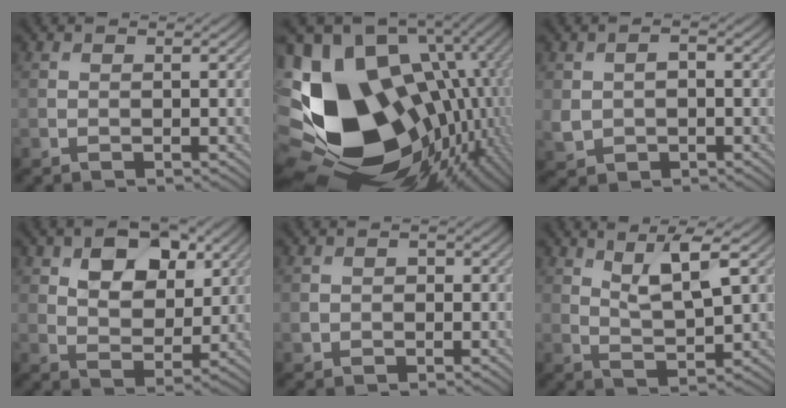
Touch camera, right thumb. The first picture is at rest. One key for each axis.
{"total": 23.0, "fx": -2.8, "fy": 16.5, "fz": 15.7, "tx": -0.325, "ty": -0.053, "tz": -0.020}
{"total": 3.0, "fx": -0.3, "fy": 2.4, "fz": 1.8, "tx": -0.043, "ty": -0.005, "tz": -0.004}
{"total": 8.0, "fx": 3.6, "fy": 4.8, "fz": 5.2, "tx": -0.093, "ty": -0.005, "tz": 0.055}
{"total": 1.3, "fx": -0.1, "fy": 1.2, "fz": 0.4, "tx": -0.011, "ty": -0.005, "tz": -0.003}
{"total": 6.3, "fx": 3.4, "fy": 1.5, "fz": 5.1, "tx": -0.094, "ty": -0.006, "tz": 0.070}